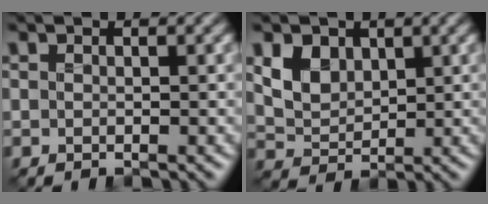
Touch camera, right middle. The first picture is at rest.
{"total": 3.3, "force": [1.2, 2.4, 1.9], "torque": [-0.046, -0.007, 0.026]}